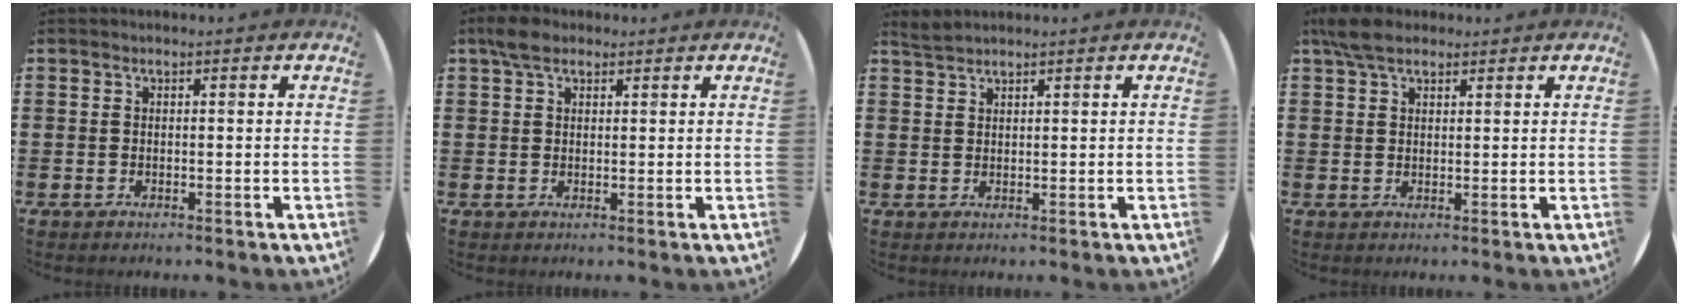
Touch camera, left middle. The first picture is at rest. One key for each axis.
{"total": 2.9, "fx": 2.2, "fy": 1.4, "fz": 1.3, "tx": -0.020, "ty": 0.006, "tz": 0.039}
{"total": 1.6, "fx": 1.6, "fy": 0.0, "fz": 0.1, "tx": -0.003, "ty": 0.003, "tz": 0.031}
{"total": 4.3, "fx": 3.4, "fy": 1.7, "fz": 1.9, "tx": -0.045, "ty": 0.004, "tz": 0.065}